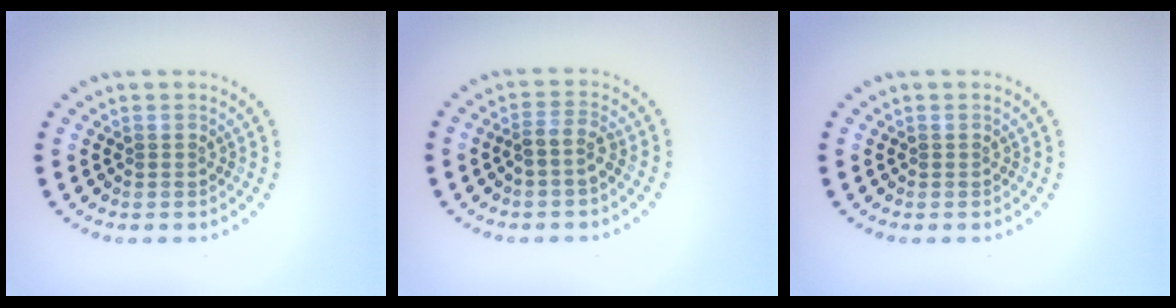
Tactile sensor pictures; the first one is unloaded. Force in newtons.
{"total": 1.8, "press": 1.4, "slide": 1.1}
{"total": 0.0}